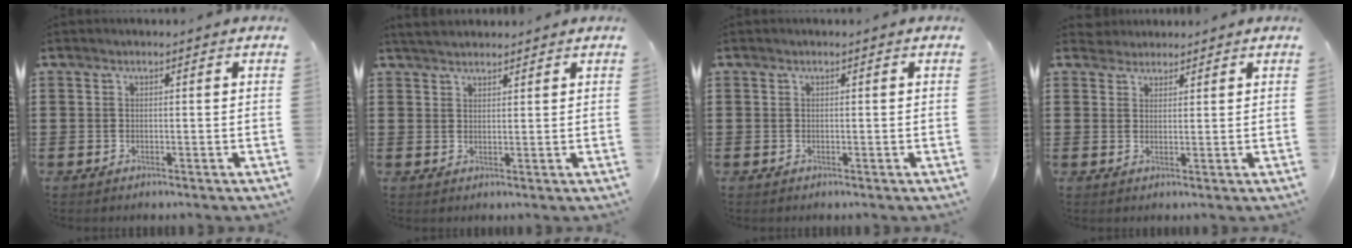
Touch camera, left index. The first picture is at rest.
{"total": 2.8, "force": [2.6, 0.7, 0.8], "torque": [-0.022, 0.002, 0.051]}
{"total": 0.0}
{"total": 1.9, "force": [1.7, 0.8, -0.3], "torque": [-0.001, 0.006, 0.035]}